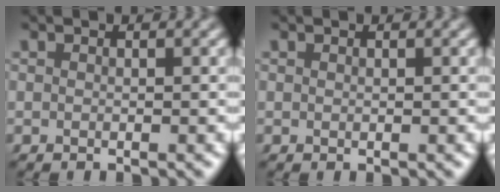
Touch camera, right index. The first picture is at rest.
{"total": 0.0}